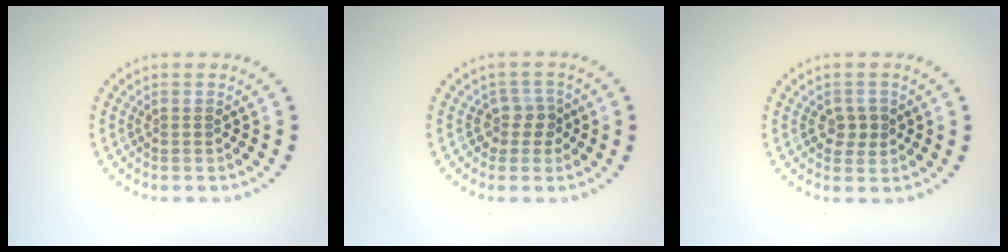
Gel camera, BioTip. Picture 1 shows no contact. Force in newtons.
{"total": 2.1, "press": 1.7, "slide": 1.2}
{"total": 1.9, "press": 1.8, "slide": 0.4}